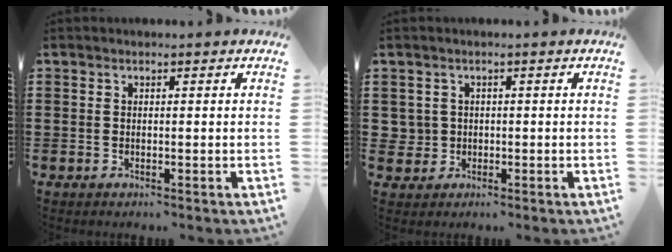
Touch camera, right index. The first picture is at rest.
{"total": 2.0, "force": [-0.5, 1.9, 0.2], "torque": [-0.014, 0.003, -0.012]}